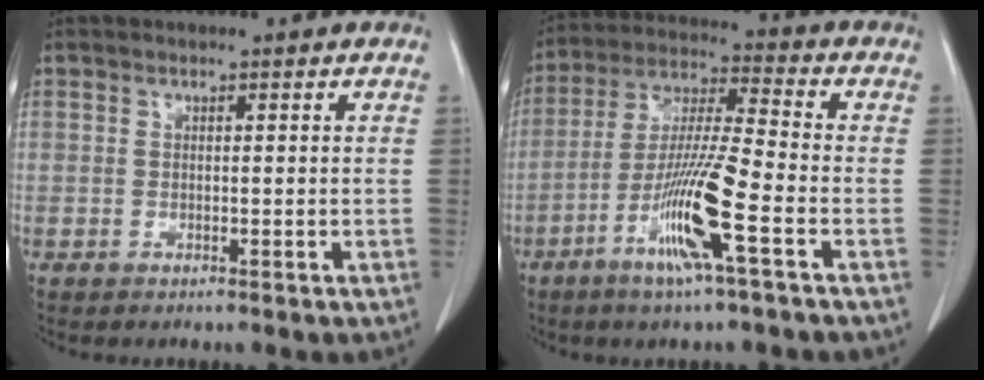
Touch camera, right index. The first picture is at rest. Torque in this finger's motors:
{"motor_torque": [1.73, -0.41, 0.38, 0.12]}